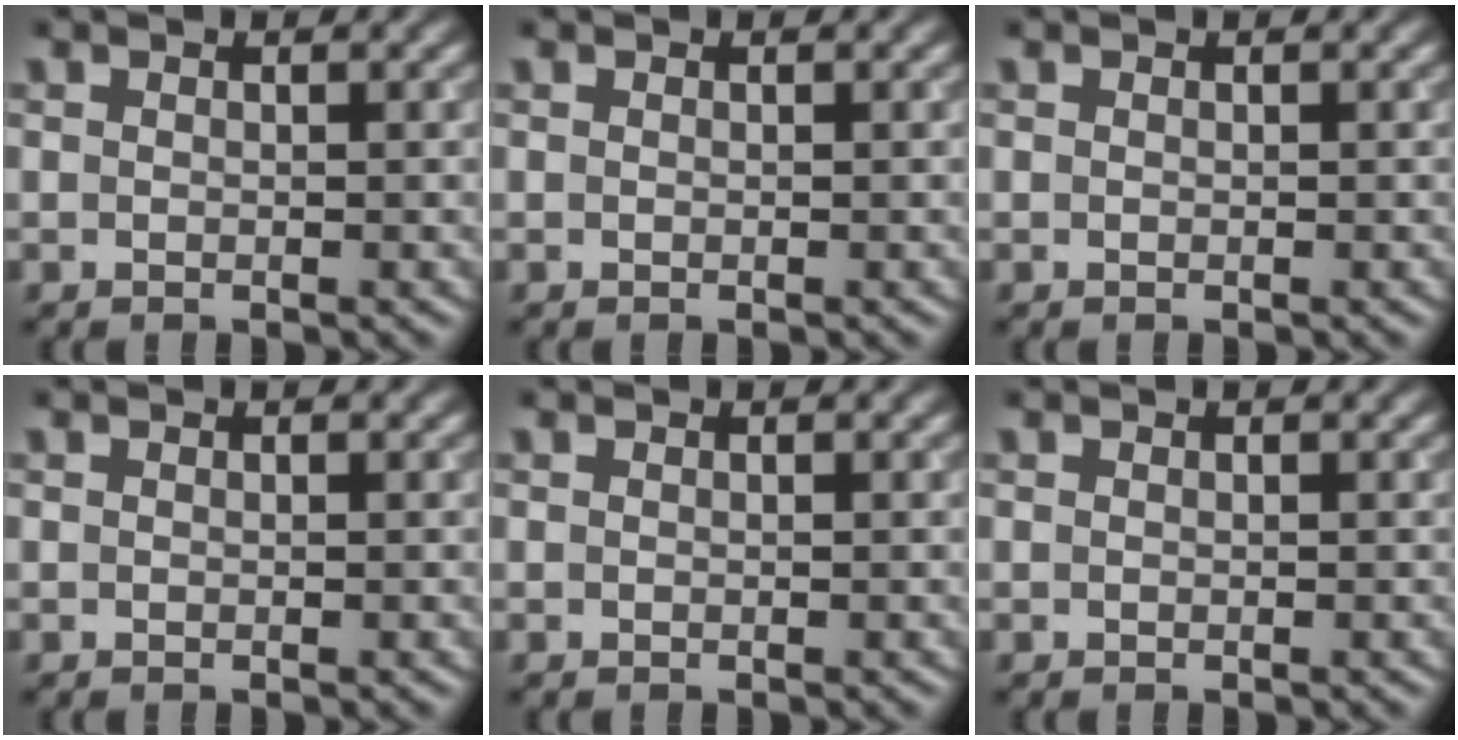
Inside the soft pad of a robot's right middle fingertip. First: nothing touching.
{"total": 0.0}
{"total": 0.0}
{"total": 0.0}
{"total": 0.0}
{"total": 0.0}